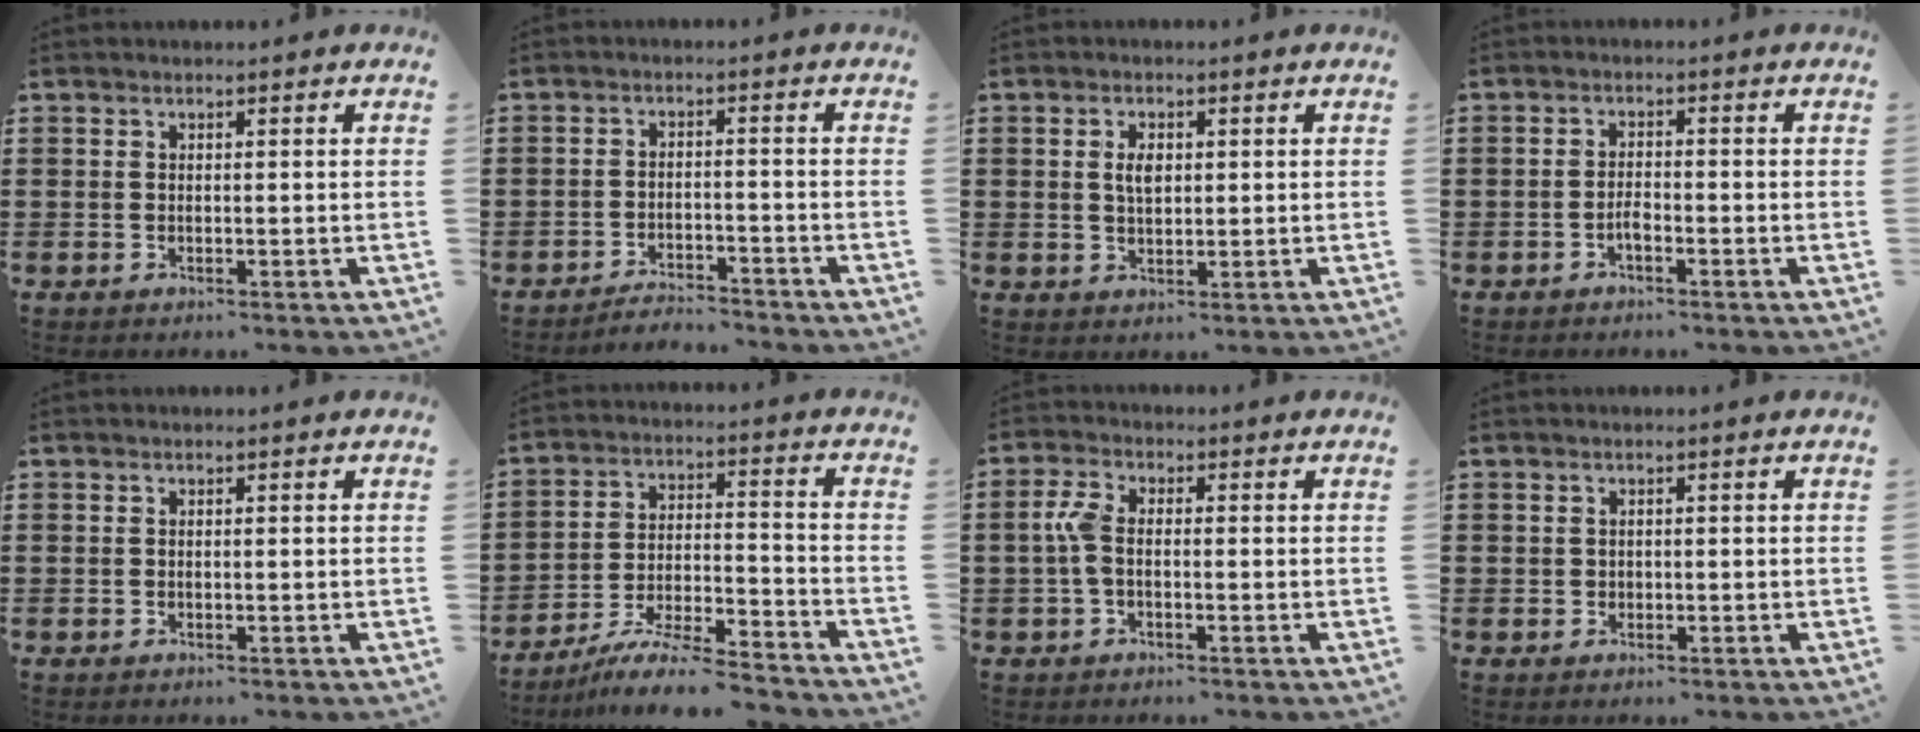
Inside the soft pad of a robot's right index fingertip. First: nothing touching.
{"total": 3.1, "force": [-3.1, 0.0, 0.0], "torque": [-0.006, 0.001, -0.065]}
{"total": 2.8, "force": [0.6, 1.4, 2.4], "torque": [-0.049, 0.008, 0.008]}
{"total": 2.0, "force": [-1.2, 0.6, 1.5], "torque": [-0.030, 0.002, -0.022]}
{"total": 0.0}
{"total": 8.2, "force": [-7.5, 0.3, 3.3], "torque": [-0.060, 0.003, -0.149]}
{"total": 3.9, "force": [-0.4, 1.8, 3.4], "torque": [-0.093, -0.005, -0.016]}
{"total": 0.7, "force": [0.2, 0.6, 0.1], "torque": [-0.004, 0.003, 0.005]}